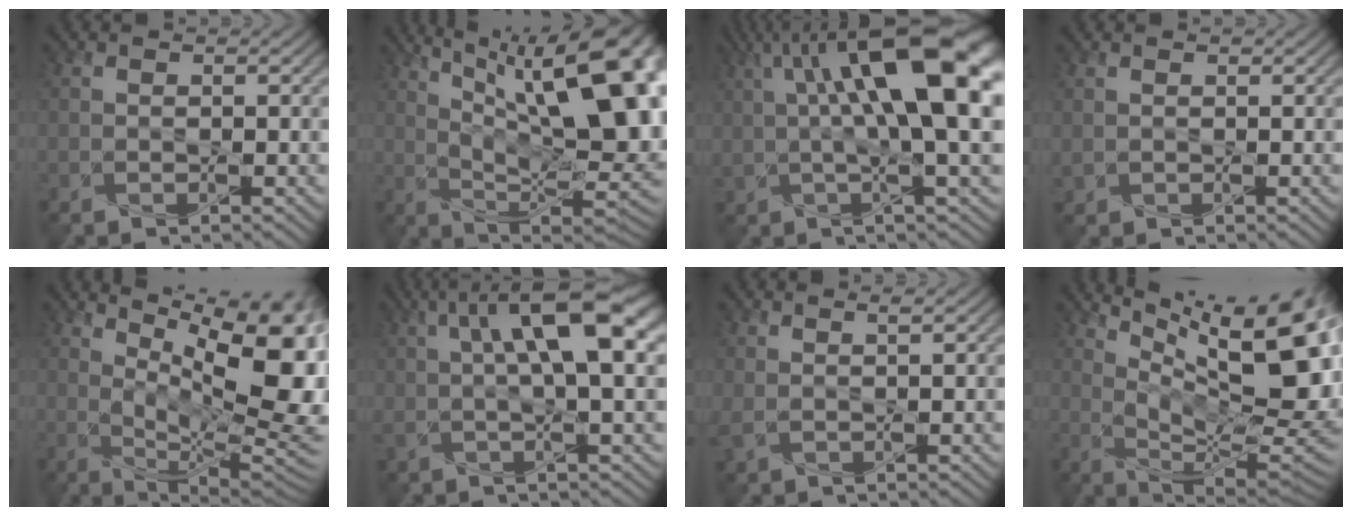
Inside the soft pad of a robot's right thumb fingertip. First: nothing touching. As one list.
[{"total": 19.5, "force": [6.3, 7.9, 16.7], "torque": [-0.230, 0.036, 0.093]}, {"total": 16.0, "force": [4.3, 4.8, 14.6], "torque": [-0.240, 0.018, 0.074]}, {"total": 0.8, "force": [0.6, 0.5, 0.3], "torque": [-0.013, -0.004, 0.016]}, {"total": 17.4, "force": [6.2, 6.4, 14.9], "torque": [-0.206, 0.014, 0.105]}, {"total": 11.4, "force": [3.3, 3.2, 10.5], "torque": [-0.166, 0.007, 0.050]}, {"total": 2.0, "force": [1.2, 0.4, 1.5], "torque": [-0.034, 0.004, 0.024]}, {"total": 14.9, "force": [6.7, 4.7, 12.5], "torque": [-0.202, -0.006, 0.124]}]